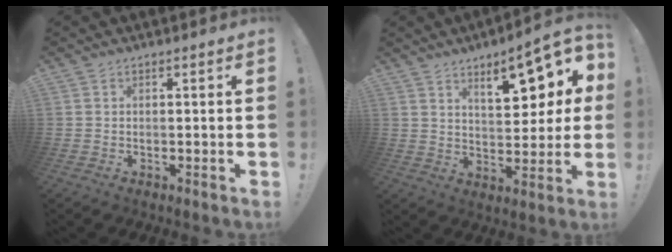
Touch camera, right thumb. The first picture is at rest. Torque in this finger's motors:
{"motor_torque": [1.75, 2.04, 0.75, 0.75, 0.25]}